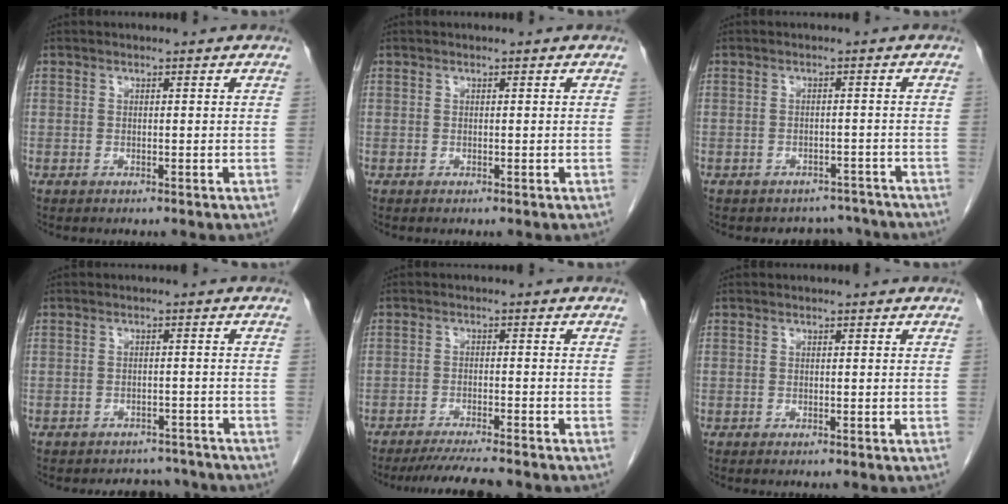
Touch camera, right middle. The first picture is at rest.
{"total": 0.0}
{"total": 5.3, "force": [-4.7, 2.5, -0.4], "torque": [0.015, 0.015, -0.054]}
{"total": 6.6, "force": [-6.1, 2.4, 0.2], "torque": [0.002, 0.008, -0.071]}
{"total": 7.6, "force": [-6.8, 0.0, 3.3], "torque": [-0.045, -0.021, -0.108]}
{"total": 0.0}